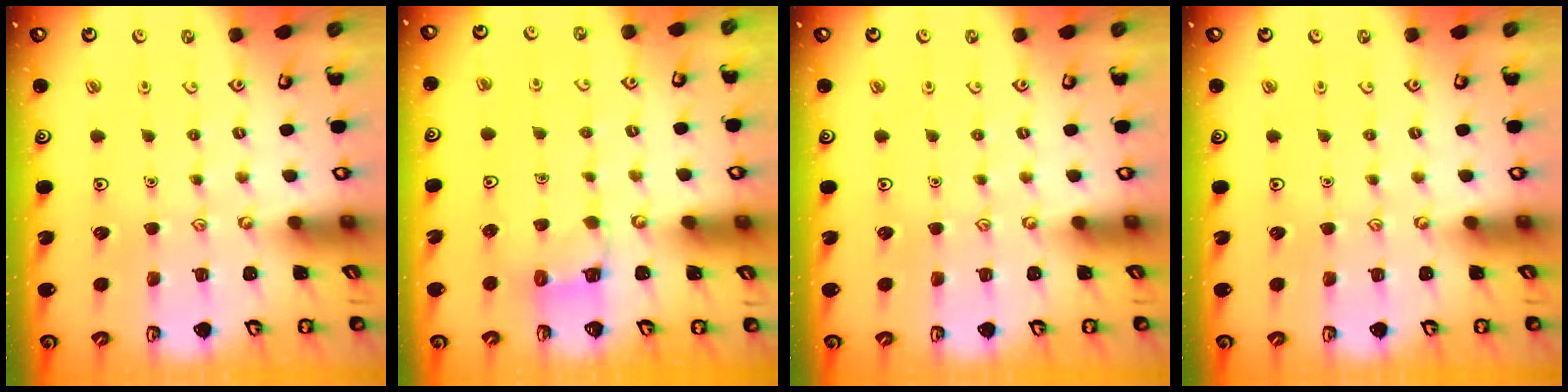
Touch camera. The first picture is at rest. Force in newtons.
{"total": 3.1, "press": 3.1, "slide": 0.3}
{"total": 0.0}
{"total": 0.0}